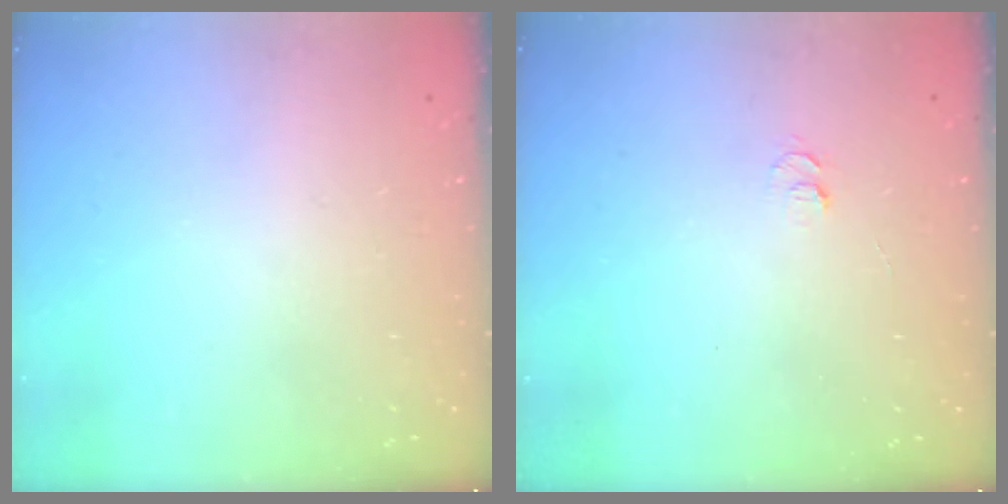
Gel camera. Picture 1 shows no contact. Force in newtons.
{"total": 4.2, "press": 4.1, "slide": 0.5}